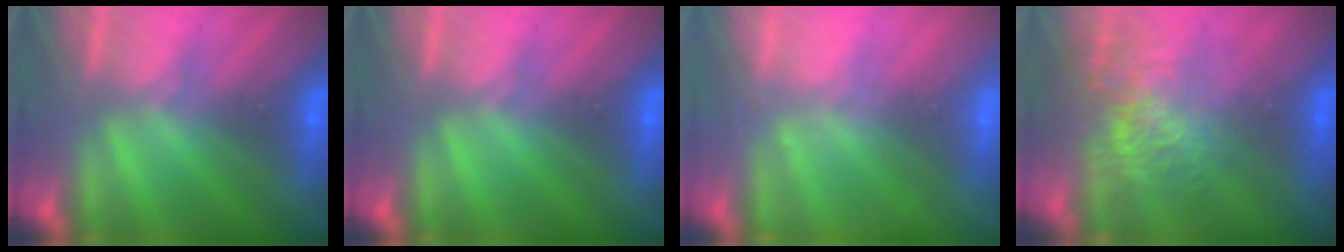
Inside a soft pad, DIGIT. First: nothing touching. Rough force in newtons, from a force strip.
{"total": 0.0}
{"total": 2.2}
{"total": 7.8}